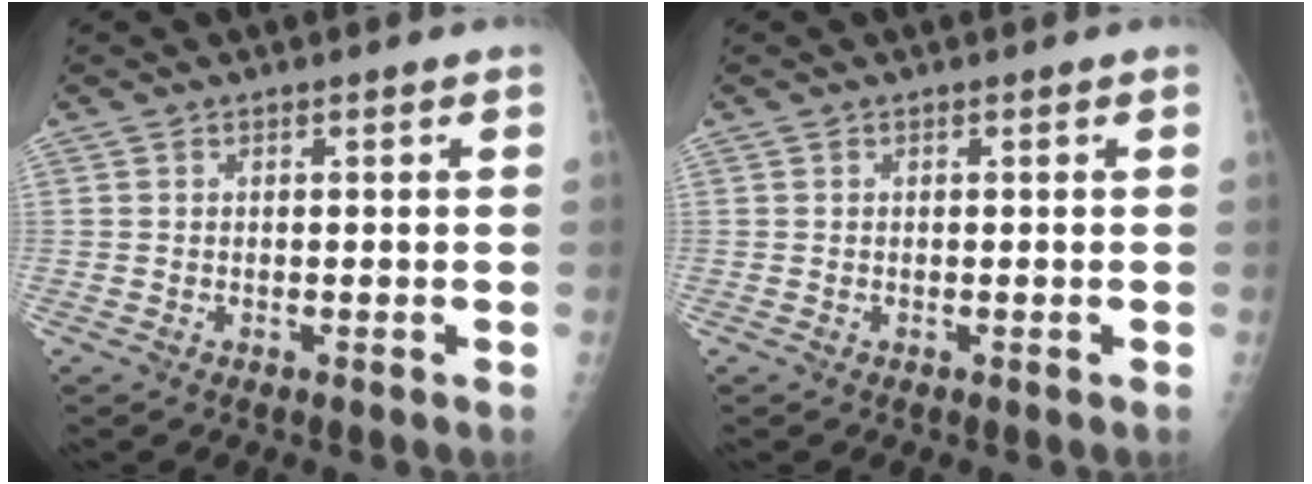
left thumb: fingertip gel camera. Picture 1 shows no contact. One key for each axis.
{"total": 0.0}